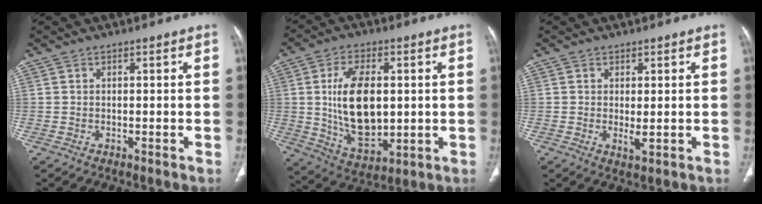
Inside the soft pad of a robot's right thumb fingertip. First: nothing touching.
{"total": 15.4, "force": [1.2, 8.6, 12.8], "torque": [-0.212, -0.013, 0.033]}
{"total": 2.1, "force": [0.0, 0.7, 2.0], "torque": [-0.038, -0.008, 0.004]}